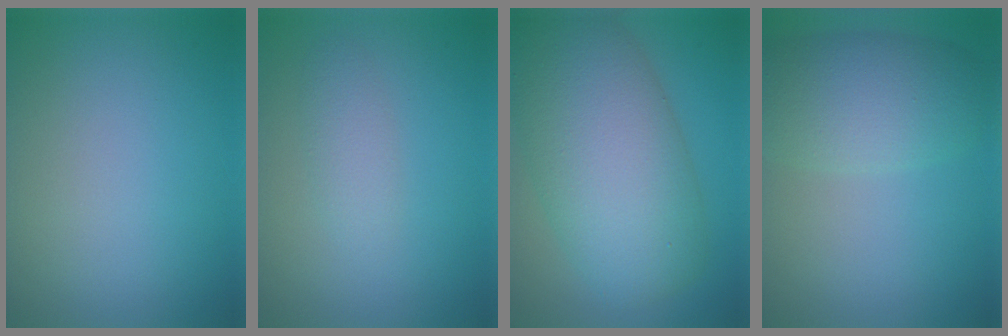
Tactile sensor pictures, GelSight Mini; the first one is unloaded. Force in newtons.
{"total": 1.7, "press": 1.7, "slide": 0.1}
{"total": 11.3, "press": 11.3, "slide": 0.9}
{"total": 5.6, "press": 5.5, "slide": 0.4}